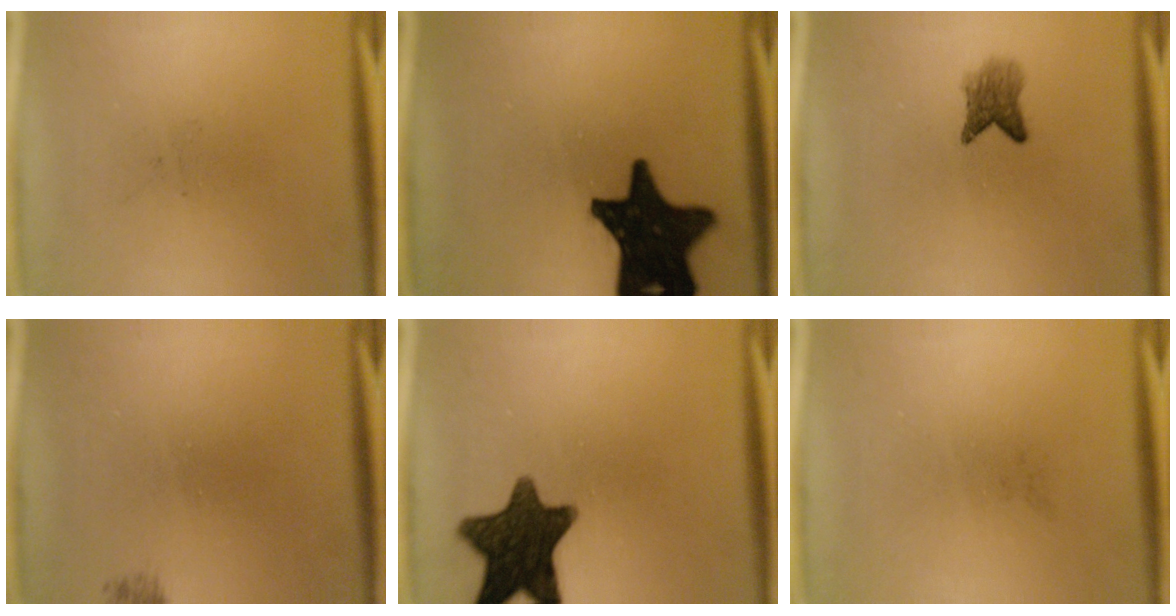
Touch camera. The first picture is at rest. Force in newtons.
{"total": 18.9}
{"total": 3.2}
{"total": 0.7}
{"total": 13.6}
{"total": 0.0}